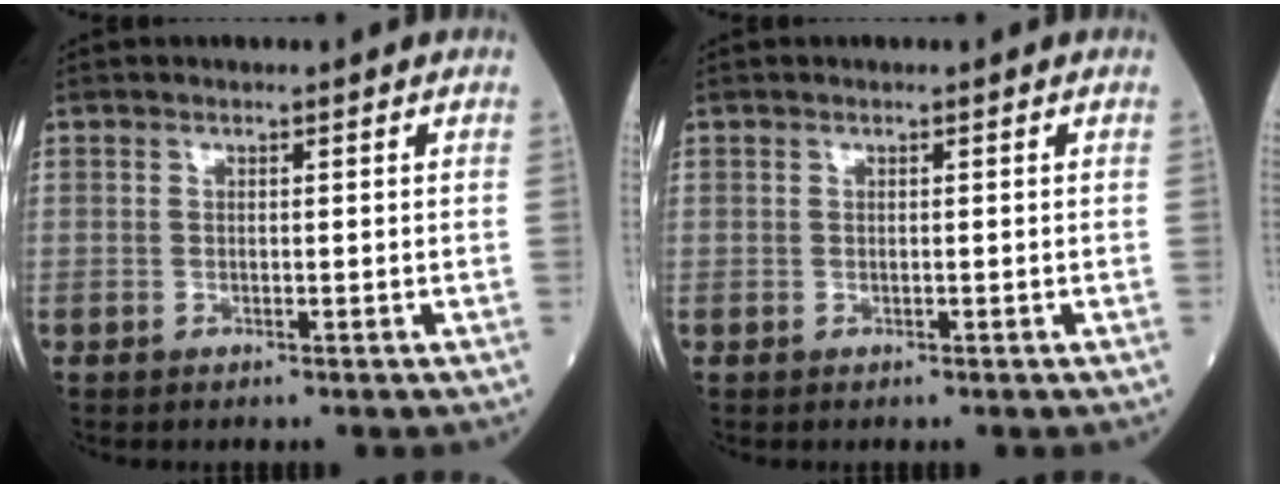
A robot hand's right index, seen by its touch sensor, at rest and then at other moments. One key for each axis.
{"total": 0.0}